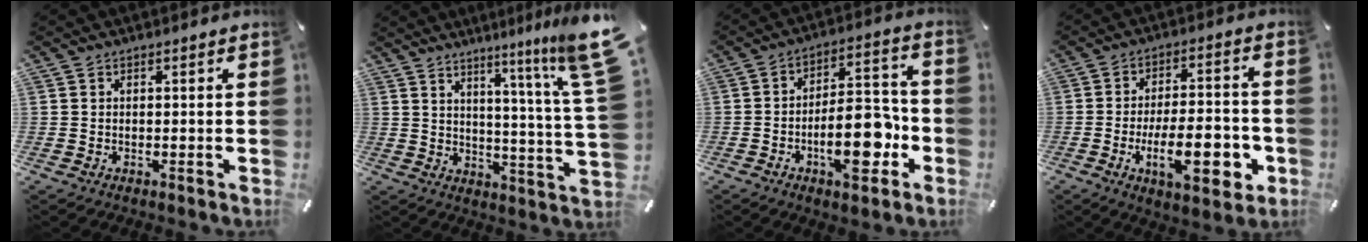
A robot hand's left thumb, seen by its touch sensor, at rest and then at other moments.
{"total": 13.2, "force": [7.7, -0.2, 10.7], "torque": [-0.171, -0.062, 0.116]}
{"total": 14.9, "force": [-5.2, 6.8, 12.2], "torque": [-0.188, 0.015, -0.087]}
{"total": 16.7, "force": [-5.1, 6.6, 14.5], "torque": [-0.214, 0.003, -0.077]}